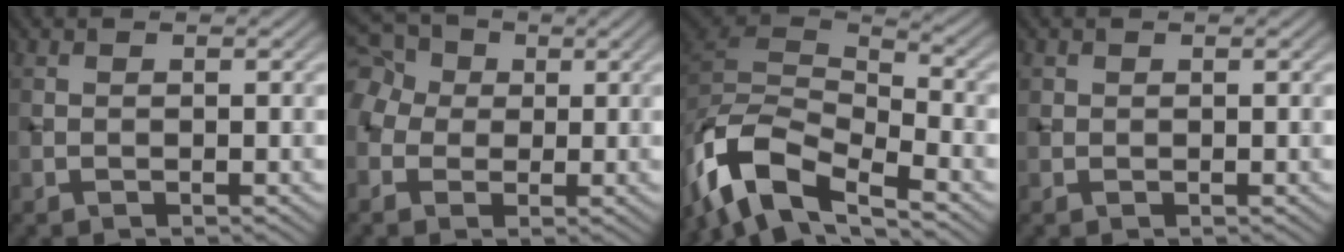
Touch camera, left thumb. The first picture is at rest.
{"total": 7.6, "force": [1.0, 6.6, 3.8], "torque": [-0.116, 0.020, -0.004]}
{"total": 11.8, "force": [-6.9, 4.5, 8.4], "torque": [-0.181, -0.005, -0.140]}
{"total": 0.7, "force": [0.4, 0.5, 0.1], "torque": [-0.001, -0.002, 0.008]}